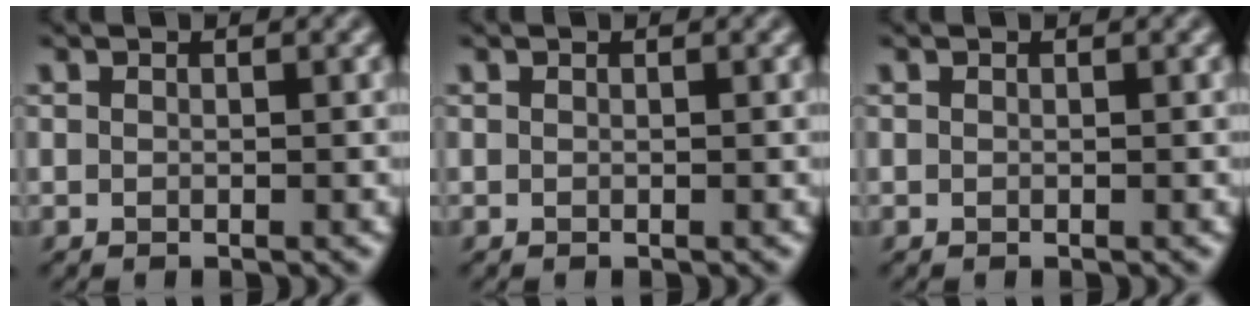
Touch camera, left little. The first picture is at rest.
{"total": 0.0}
{"total": 0.0}